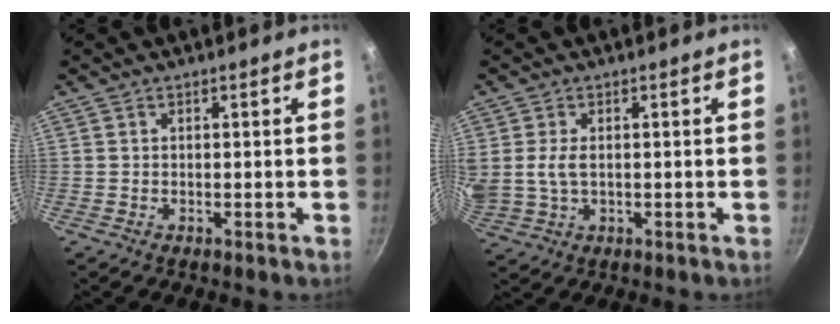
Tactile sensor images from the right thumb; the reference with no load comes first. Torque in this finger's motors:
{"motor_torque": [2.19, 2.47, 1.24, -0.33, 0.24]}